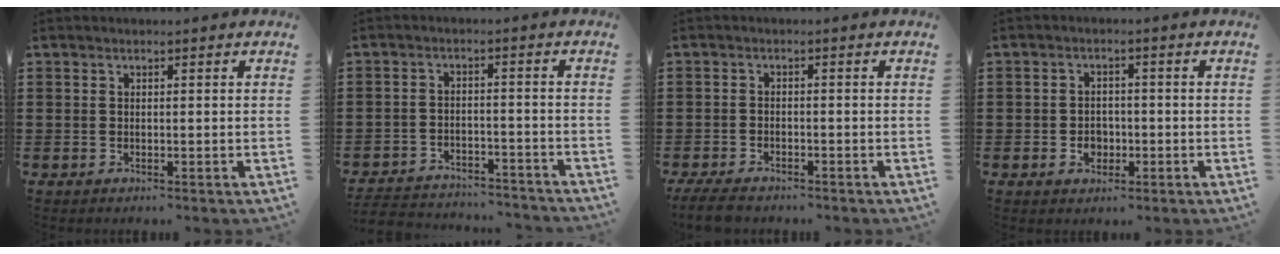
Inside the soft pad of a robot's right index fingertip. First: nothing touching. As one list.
[{"total": 4.0, "force": [-3.9, 0.4, 0.3], "torque": [-0.017, -0.001, -0.086]}, {"total": 2.9, "force": [-2.7, 0.5, 1.0], "torque": [-0.032, -0.005, -0.056]}, {"total": 2.8, "force": [-0.9, 2.2, 1.5], "torque": [-0.035, 0.000, -0.018]}]